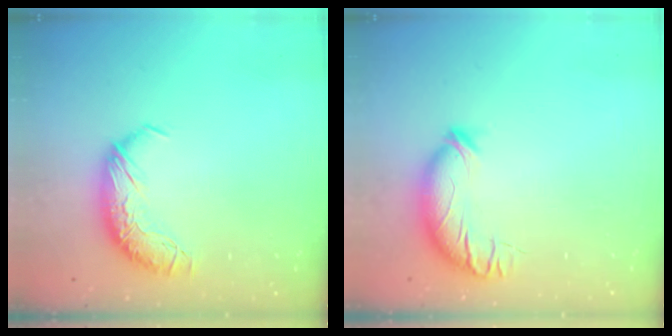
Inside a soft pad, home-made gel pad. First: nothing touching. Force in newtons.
{"total": 3.0, "press": 2.6, "slide": 1.5}